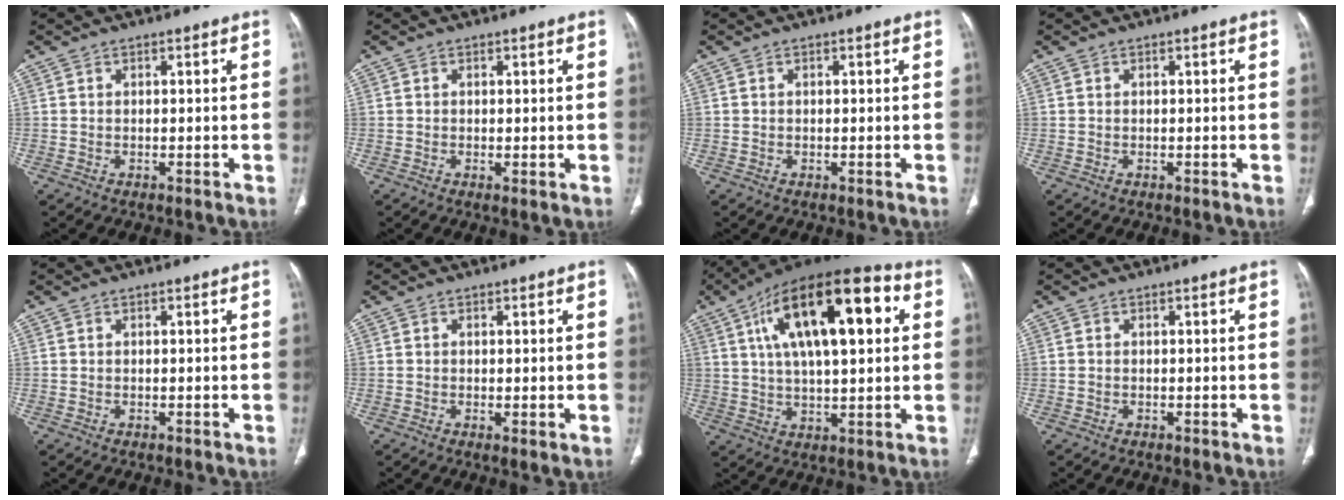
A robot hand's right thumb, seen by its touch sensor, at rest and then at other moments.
{"total": 0.8, "force": [0.0, 0.2, 0.8], "torque": [-0.018, -0.005, 0.000]}
{"total": 0.0}
{"total": 0.0}
{"total": 0.0}
{"total": 1.2, "force": [-0.1, 0.3, 1.2], "torque": [-0.025, -0.008, -0.001]}
{"total": 23.8, "force": [7.3, 9.5, 20.5], "torque": [-0.329, 0.016, 0.109]}
{"total": 0.0}